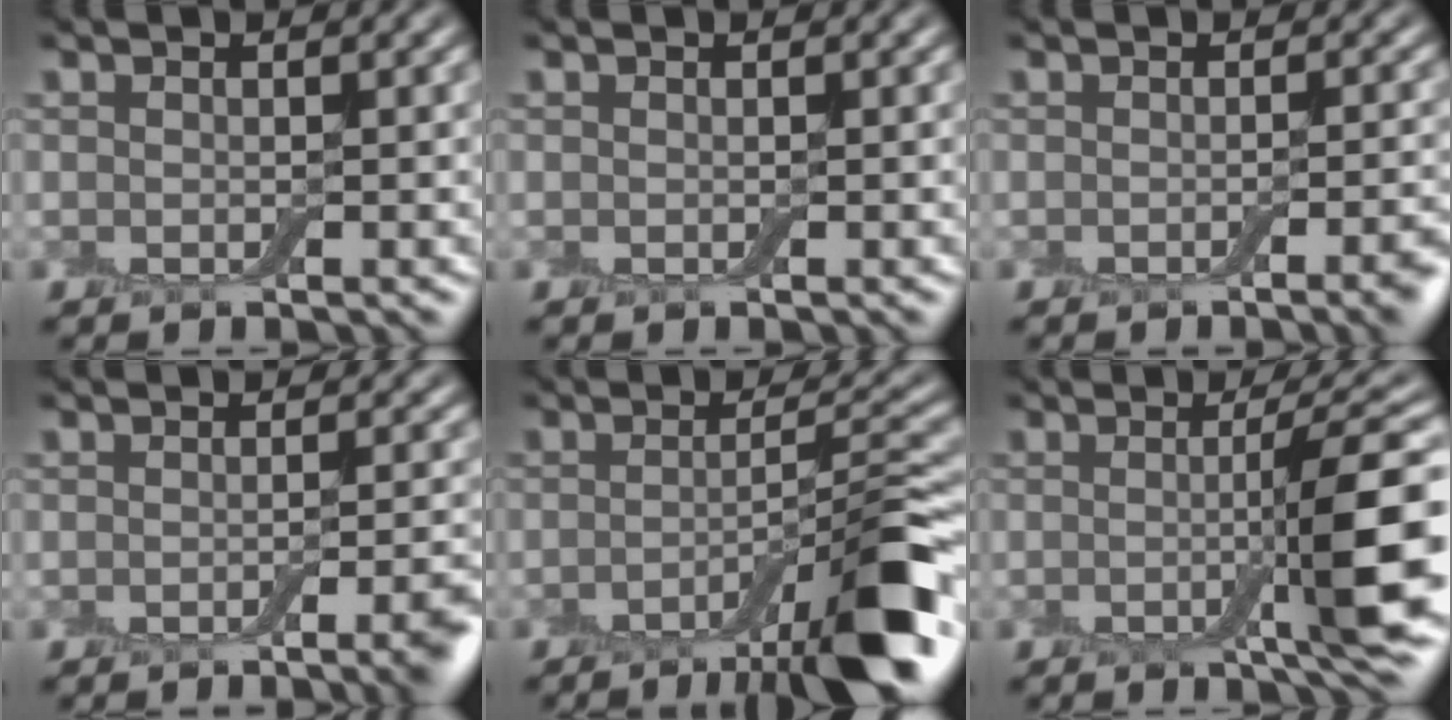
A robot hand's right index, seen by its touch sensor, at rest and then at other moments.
{"total": 0.0}
{"total": 2.4, "force": [-1.2, 0.5, 2.0], "torque": [-0.019, 0.001, -0.020]}
{"total": 3.6, "force": [-1.8, 0.8, 3.0], "torque": [-0.029, 0.000, -0.027]}
{"total": 9.2, "force": [-4.7, 1.5, 7.8], "torque": [-0.098, 0.008, -0.078]}
{"total": 7.2, "force": [-0.9, 0.9, 7.1], "torque": [-0.100, 0.003, -0.014]}